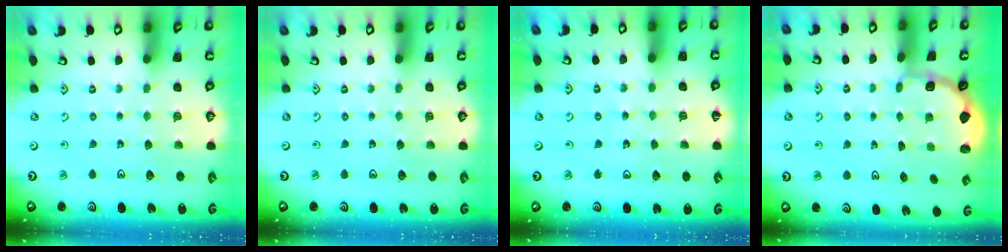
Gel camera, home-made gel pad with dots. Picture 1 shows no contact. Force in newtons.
{"total": 0.0}
{"total": 3.6, "press": 3.6, "slide": 0.5}
{"total": 1.9, "press": 1.8, "slide": 0.7}